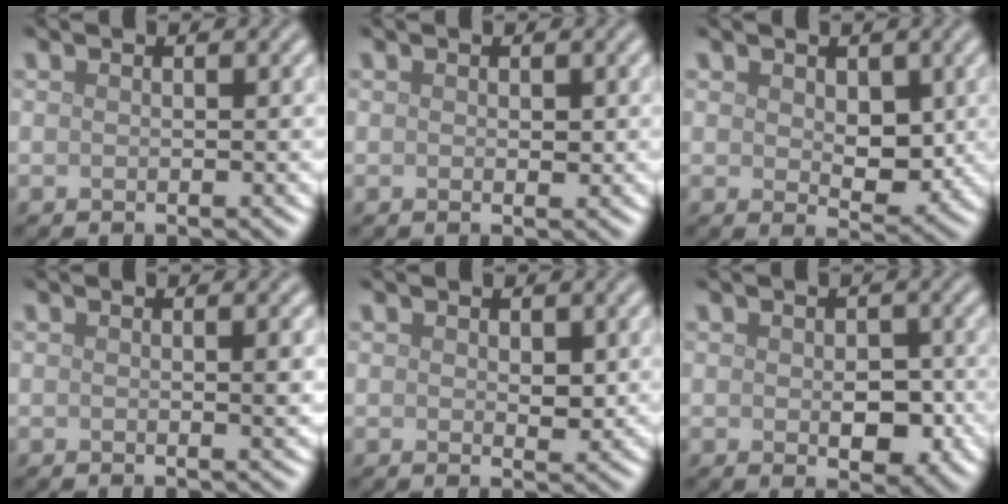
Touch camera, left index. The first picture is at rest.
{"total": 0.5, "force": [0.1, 0.3, 0.4], "torque": [-0.004, -0.002, 0.000]}
{"total": 3.4, "force": [0.6, 2.2, 2.5], "torque": [-0.039, -0.009, 0.012]}
{"total": 1.2, "force": [0.1, 0.2, 1.2], "torque": [-0.015, 0.000, -0.001]}
{"total": 1.5, "force": [0.3, 0.9, 1.1], "torque": [-0.014, -0.005, 0.009]}
{"total": 3.6, "force": [-0.5, 2.2, 2.9], "torque": [-0.038, -0.009, -0.002]}